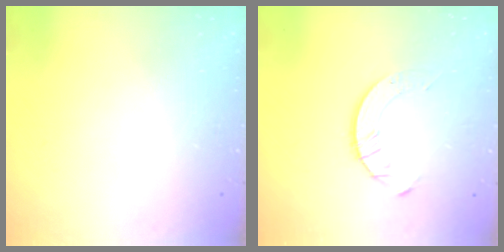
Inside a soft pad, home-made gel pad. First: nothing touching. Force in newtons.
{"total": 3.5, "press": 3.4, "slide": 0.4}